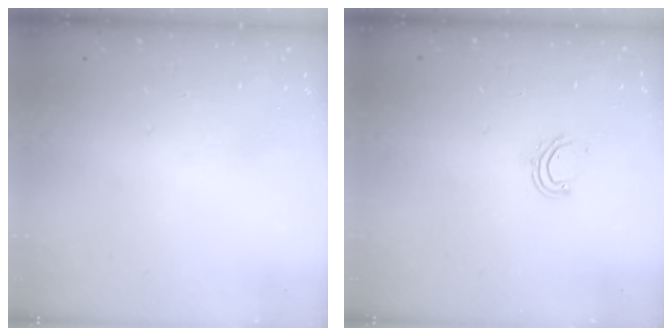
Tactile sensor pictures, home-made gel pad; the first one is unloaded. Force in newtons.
{"total": 5.9, "press": 5.8, "slide": 1.3}